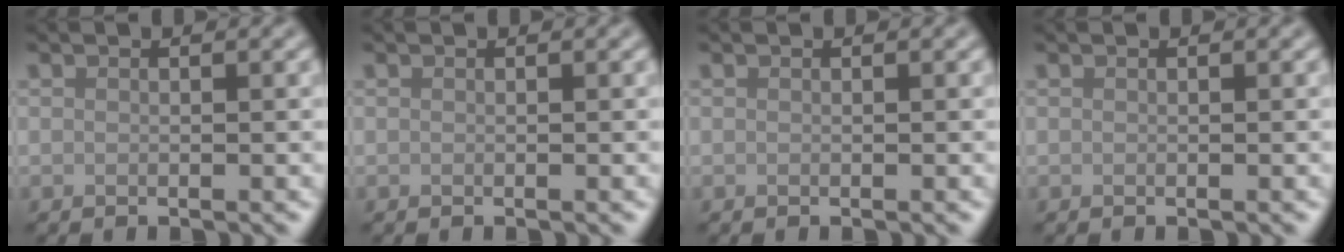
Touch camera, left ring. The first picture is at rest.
{"total": 0.0}
{"total": 0.0}
{"total": 0.0}